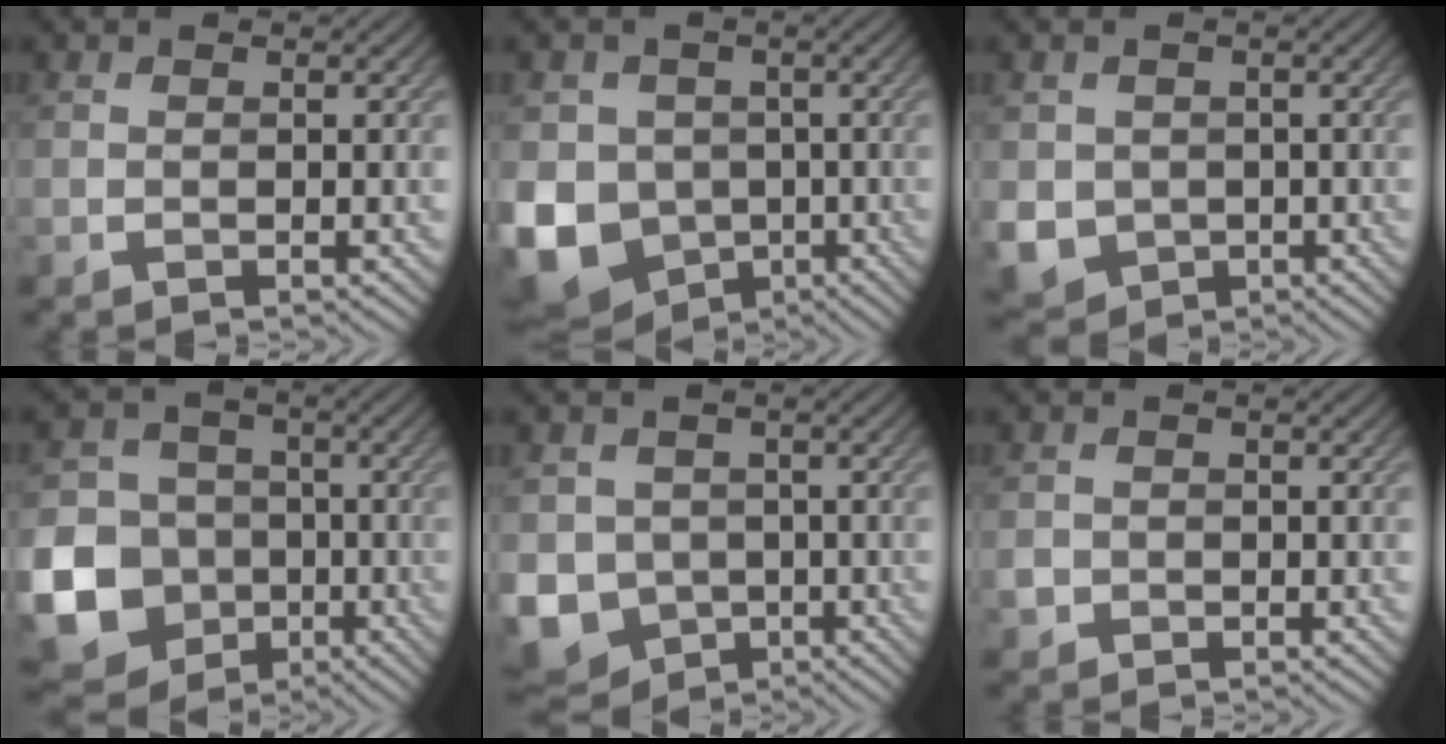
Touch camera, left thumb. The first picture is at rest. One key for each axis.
{"total": 12.1, "fx": -3.2, "fy": 10.2, "fz": 5.7, "tx": -0.164, "ty": -0.038, "tz": -0.070}
{"total": 5.4, "fx": -0.8, "fy": 4.9, "fz": 2.2, "tx": -0.070, "ty": -0.032, "tz": -0.014}
{"total": 18.7, "fx": -6.6, "fy": 16.5, "fz": 5.7, "tx": -0.192, "ty": -0.058, "tz": -0.129}
{"total": 8.3, "fx": -2.0, "fy": 7.2, "fz": 3.5, "tx": -0.099, "ty": -0.032, "tz": -0.046}
{"total": 1.6, "fx": -0.7, "fy": 1.4, "fz": 0.4, "tx": -0.009, "ty": -0.006, "tz": -0.016}